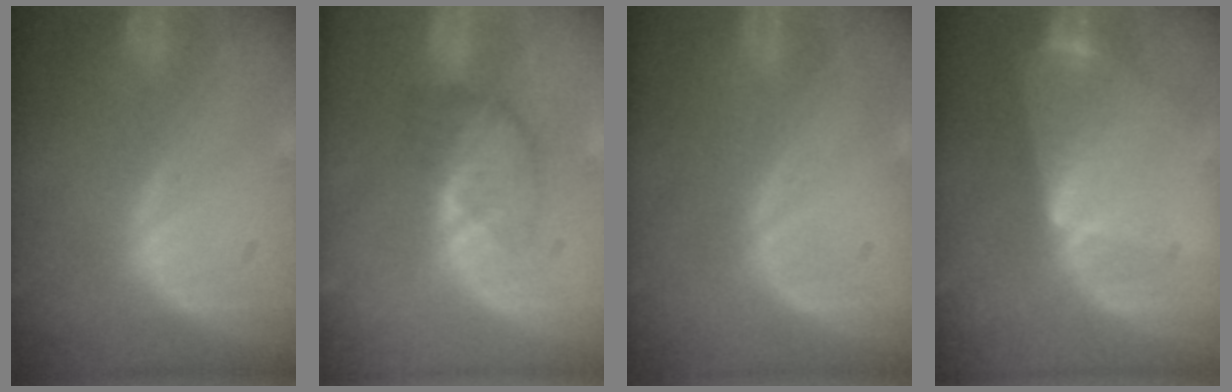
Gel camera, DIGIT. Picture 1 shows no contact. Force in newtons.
{"total": 4.2, "press": 3.7, "slide": 1.9}
{"total": 0.0}
{"total": 6.6, "press": 6.2, "slide": 2.3}